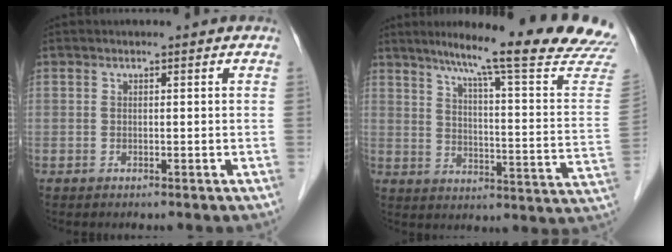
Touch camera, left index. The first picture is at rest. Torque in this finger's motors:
{"motor_torque": [0.23, -1.45, 0.13, 0.06]}